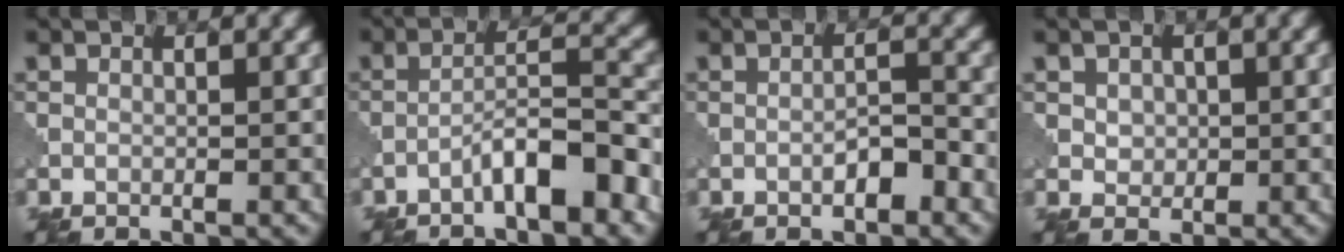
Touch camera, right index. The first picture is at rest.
{"total": 5.2, "force": [-3.2, 1.0, 4.0], "torque": [-0.064, 0.017, -0.058]}
{"total": 2.4, "force": [-1.2, 0.8, 2.0], "torque": [-0.031, 0.007, -0.022]}
{"total": 1.9, "force": [0.5, 1.6, 0.9], "torque": [-0.018, 0.000, 0.012]}